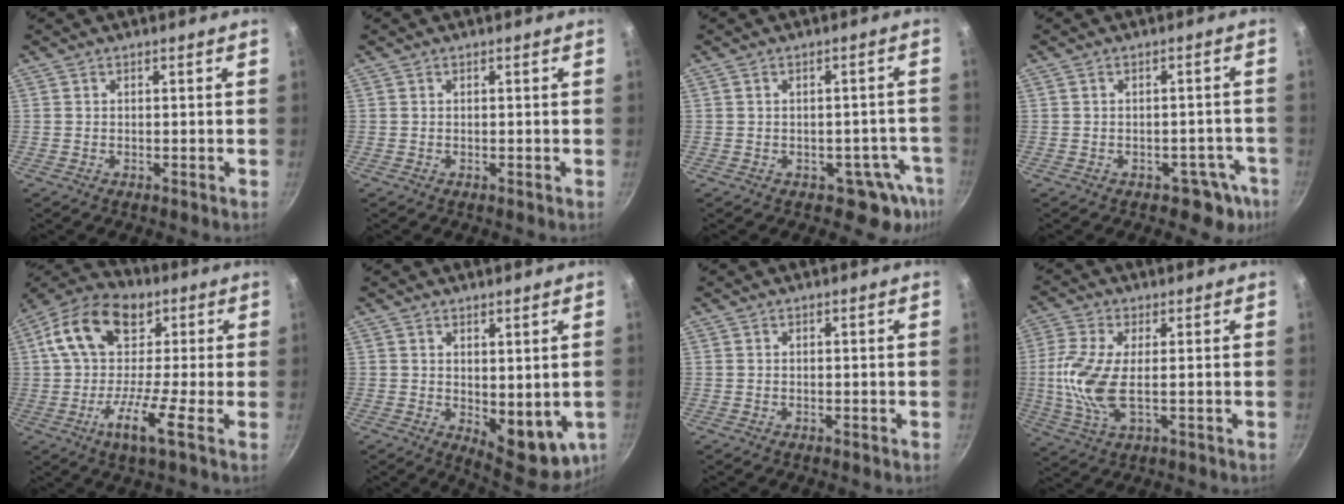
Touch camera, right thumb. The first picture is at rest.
{"total": 0.0}
{"total": 6.2, "force": [-3.2, 4.3, 3.1], "torque": [0.025, 0.047, -0.021]}
{"total": 5.7, "force": [-3.1, 4.1, 2.6], "torque": [0.023, 0.046, -0.017]}
{"total": 15.8, "force": [1.0, 8.1, 13.5], "torque": [-0.226, 0.028, -0.010]}
{"total": 10.3, "force": [0.5, 5.2, 8.9], "torque": [-0.091, -0.020, 0.022]}
{"total": 0.0}
{"total": 9.9, "force": [0.0, 3.8, 9.1], "torque": [-0.211, -0.003, -0.002]}